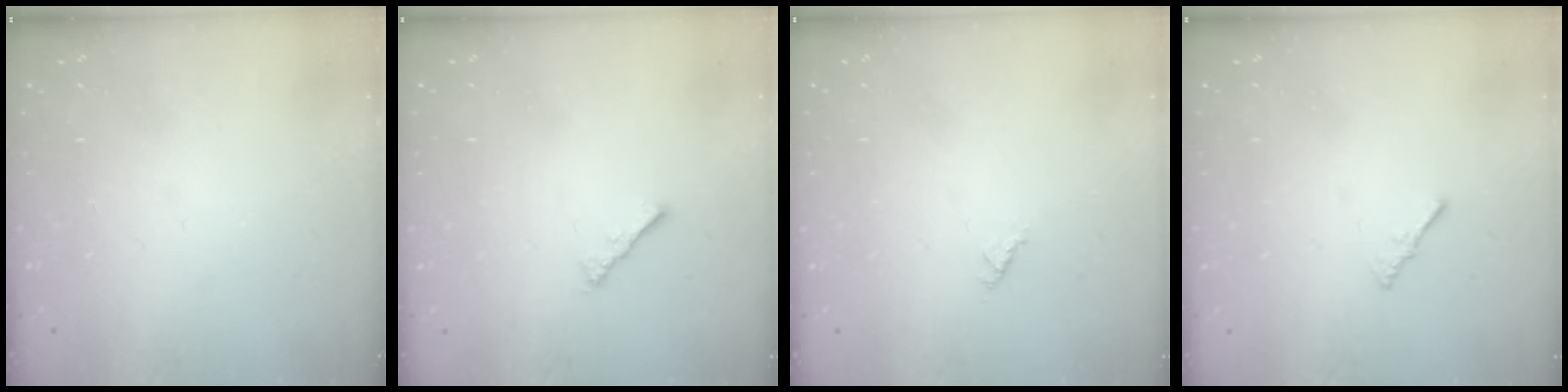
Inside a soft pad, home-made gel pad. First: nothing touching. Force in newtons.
{"total": 2.2, "press": 2.1, "slide": 0.5}
{"total": 0.6, "press": 0.6, "slide": 0.2}
{"total": 0.7, "press": 0.6, "slide": 0.3}